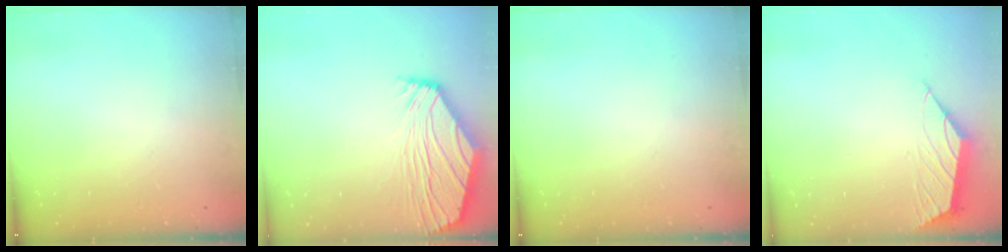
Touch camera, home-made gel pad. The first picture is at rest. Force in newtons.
{"total": 6.9, "press": 6.6, "slide": 1.8}
{"total": 0.0}
{"total": 2.1, "press": 2.0, "slide": 0.5}